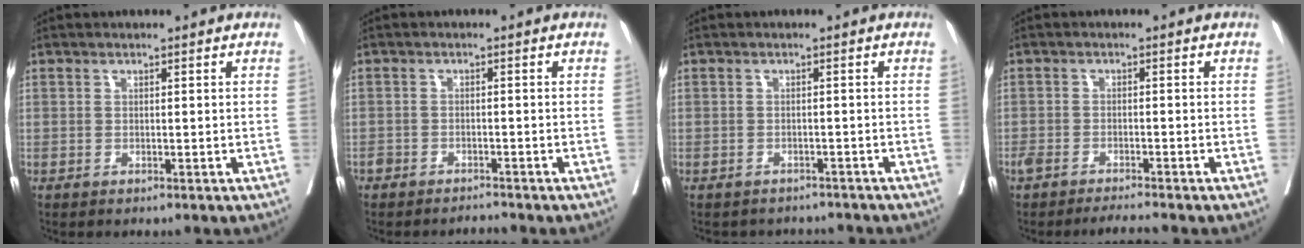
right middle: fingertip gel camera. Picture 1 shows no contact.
{"total": 1.6, "force": [-1.6, 0.2, -0.2], "torque": [0.007, -0.005, -0.027]}
{"total": 5.0, "force": [-4.7, 1.6, -0.1], "torque": [0.005, 0.006, -0.055]}
{"total": 3.6, "force": [-3.3, -0.1, 1.3], "torque": [-0.023, -0.007, -0.056]}